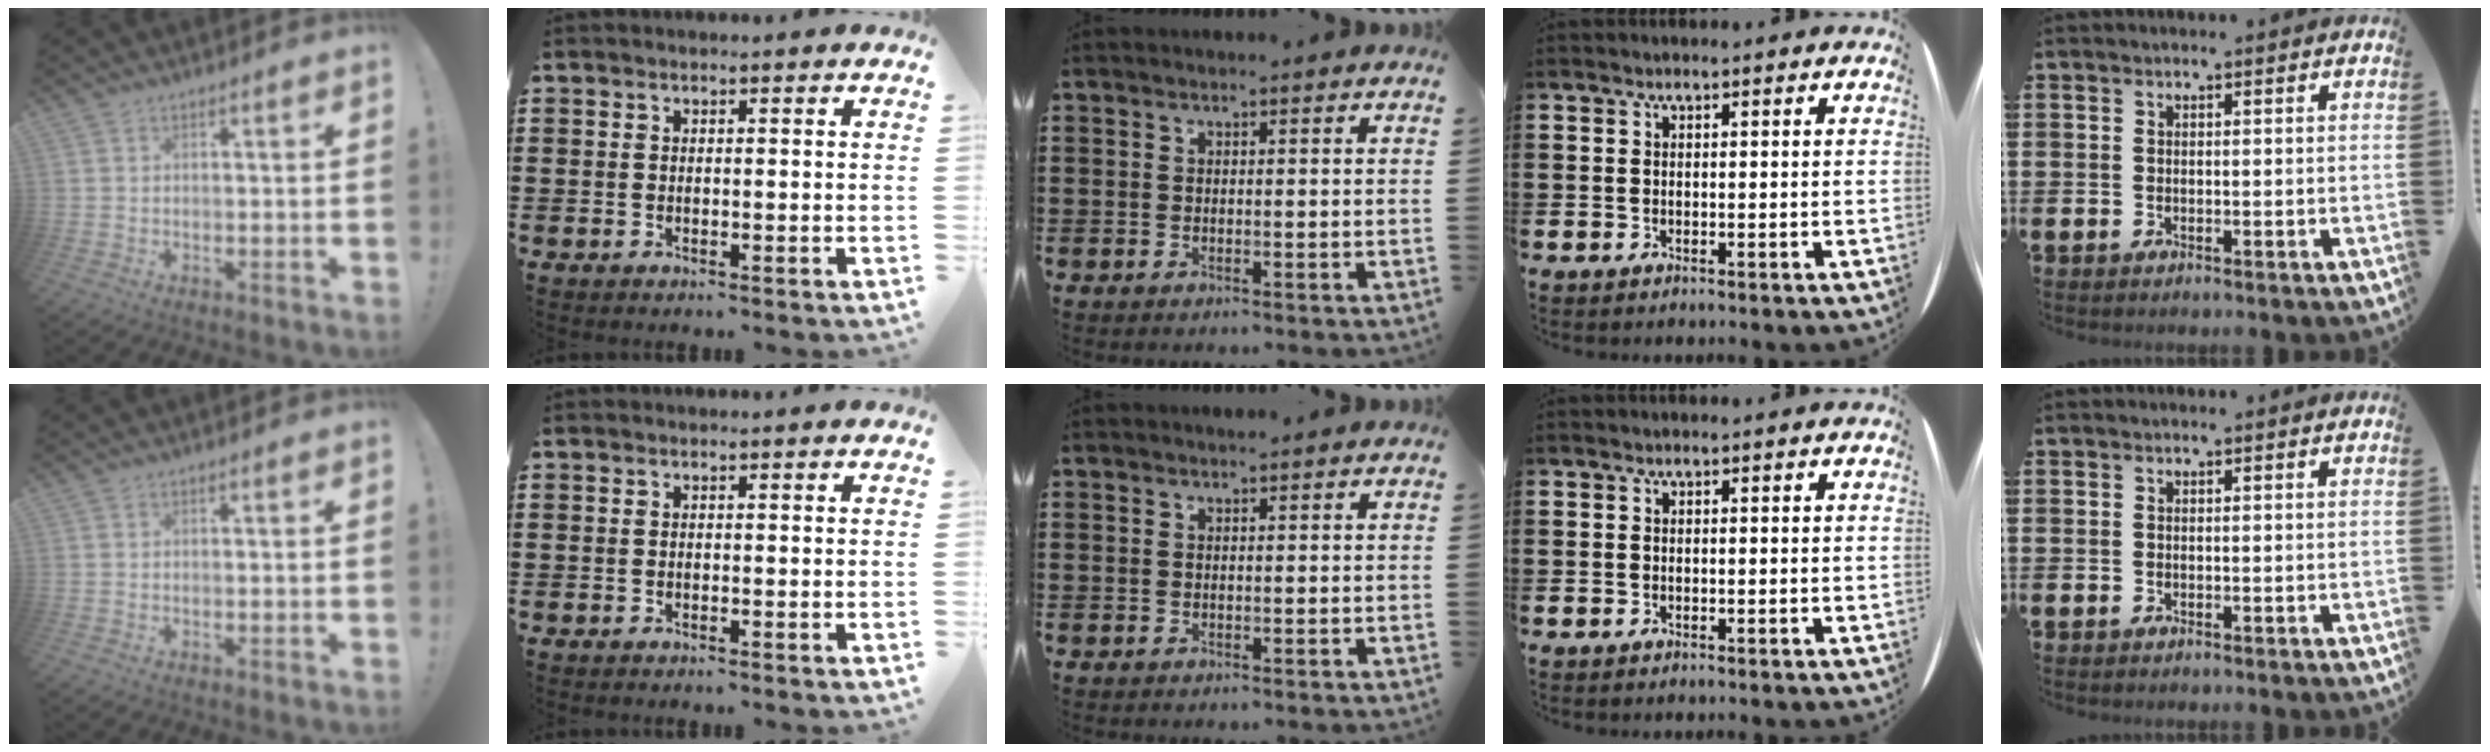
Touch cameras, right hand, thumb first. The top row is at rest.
{}